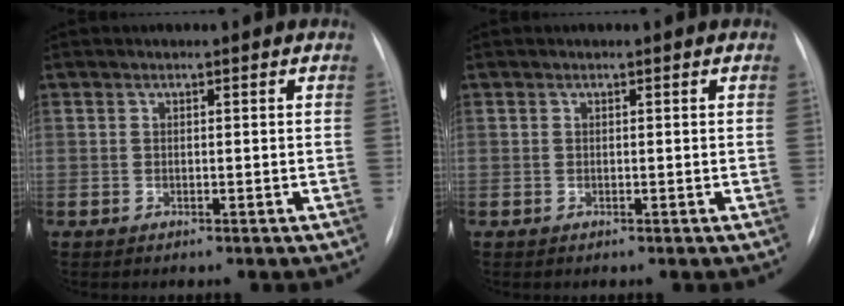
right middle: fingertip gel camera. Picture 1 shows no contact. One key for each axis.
{"total": 0.0}